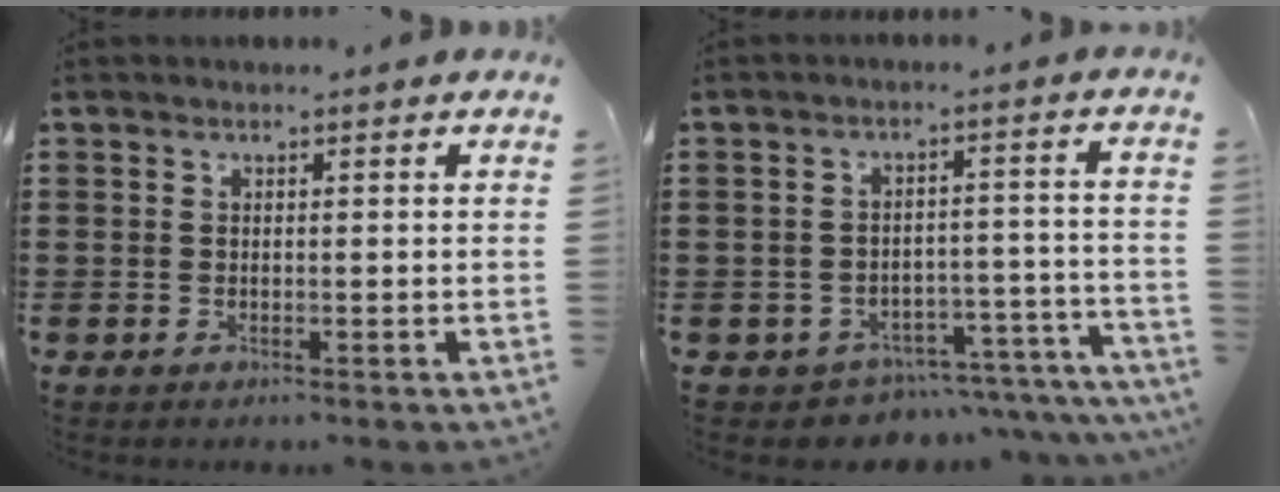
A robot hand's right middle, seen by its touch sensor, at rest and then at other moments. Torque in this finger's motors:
{"motor_torque": [1.16, -0.98, 0.12, 0.01]}